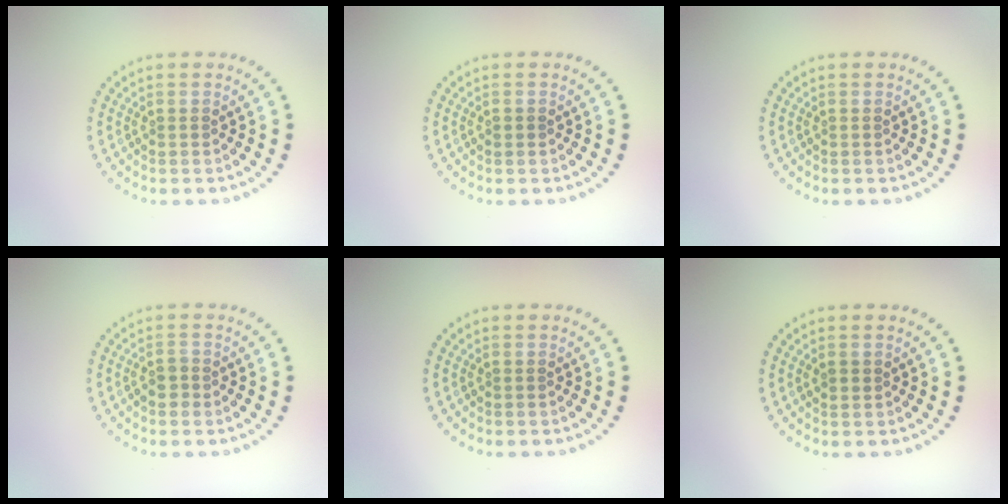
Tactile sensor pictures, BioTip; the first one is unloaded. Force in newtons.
{"total": 0.7, "press": 0.7, "slide": 0.2}
{"total": 0.0}
{"total": 1.5, "press": 1.3, "slide": 0.8}
{"total": 0.0}
{"total": 0.9, "press": 0.8, "slide": 0.3}